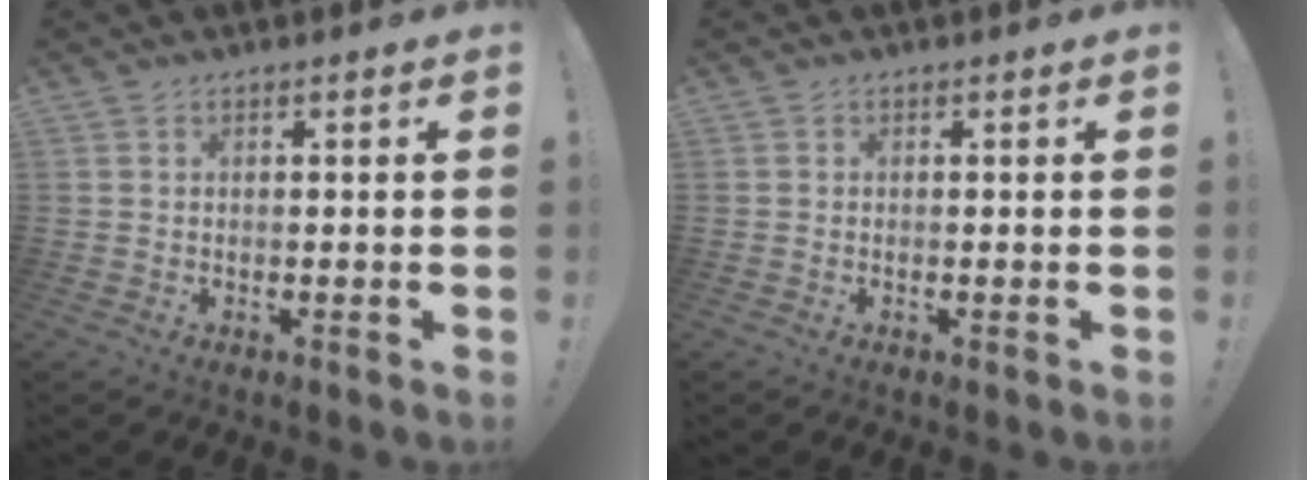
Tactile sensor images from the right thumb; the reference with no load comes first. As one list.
[{"total": 0.0}]